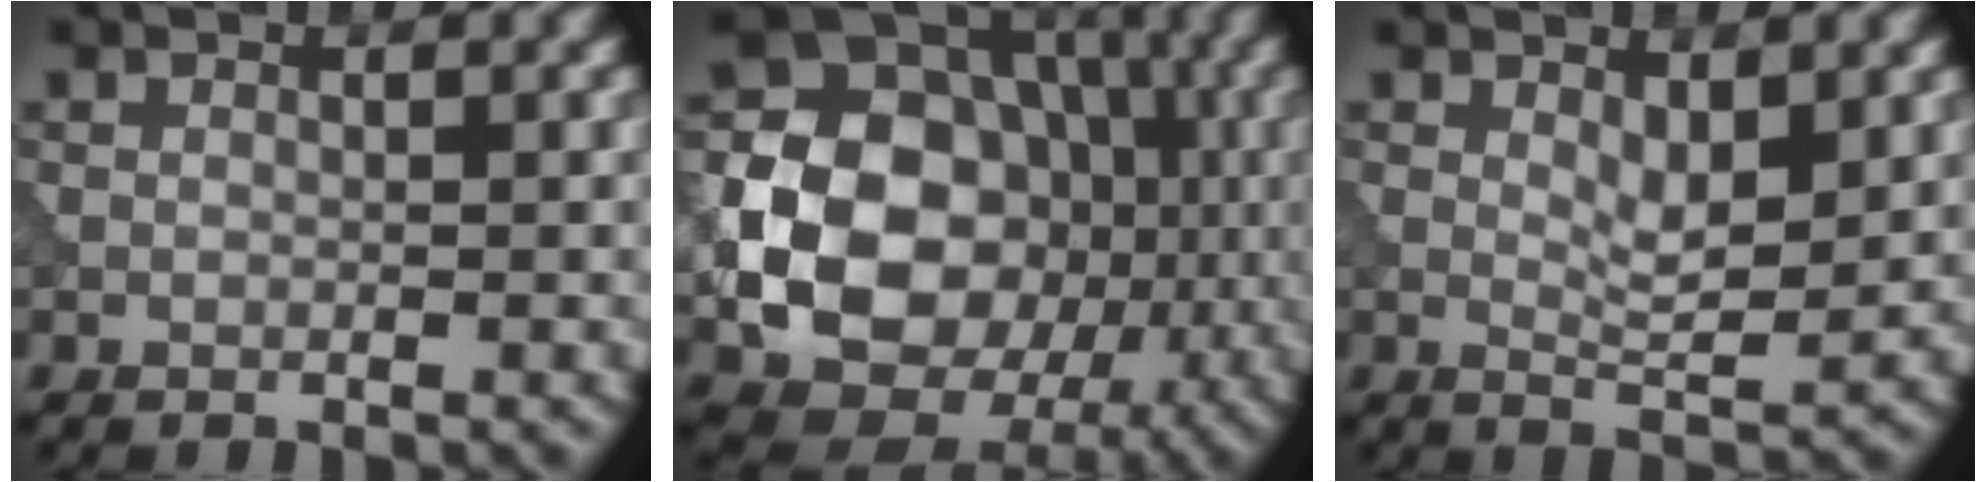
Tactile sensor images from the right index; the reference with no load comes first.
{"total": 14.8, "force": [-1.9, 11.9, 8.6], "torque": [-0.157, -0.013, -0.047]}
{"total": 2.7, "force": [0.9, 0.9, 2.4], "torque": [-0.045, -0.008, 0.018]}